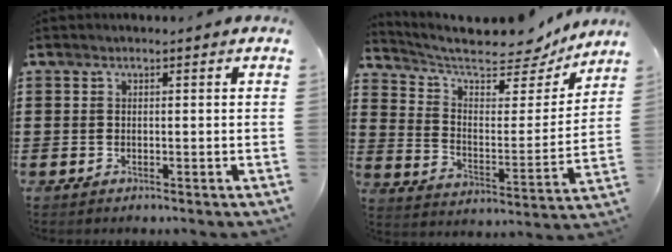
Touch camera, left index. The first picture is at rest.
{"total": 9.1, "force": [8.0, 1.7, 3.9], "torque": [-0.096, -0.058, 0.133]}